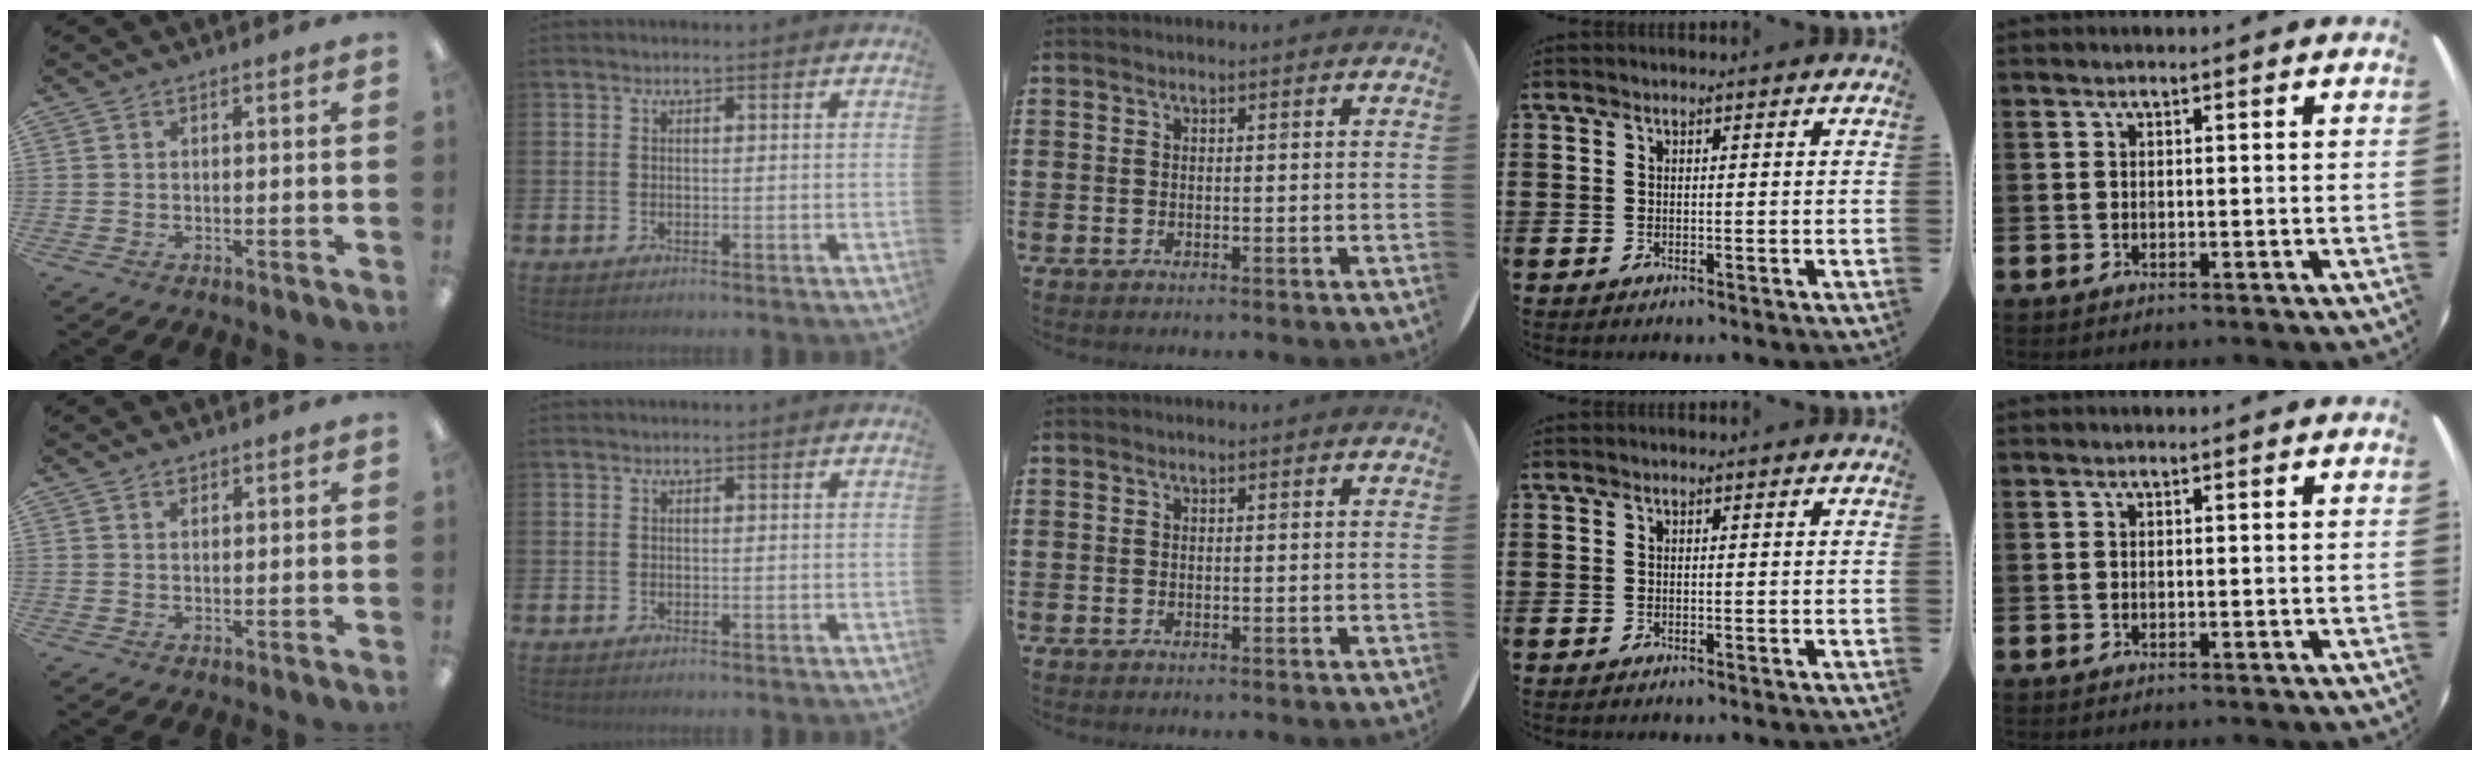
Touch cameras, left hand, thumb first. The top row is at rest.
{"thumb": {"total": 1.2, "force": [0.9, 0.5, 0.5], "torque": [-0.004, -0.003, 0.016]}}